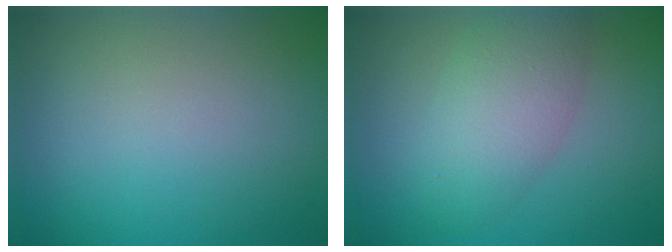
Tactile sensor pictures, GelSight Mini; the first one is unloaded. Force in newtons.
{"total": 4.3, "press": 4.3, "slide": 0.1}